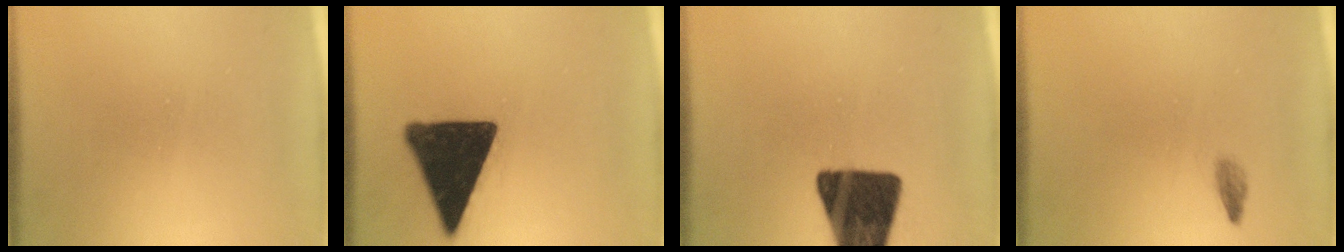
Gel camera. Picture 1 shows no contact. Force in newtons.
{"total": 16.4}
{"total": 17.5}
{"total": 0.9}